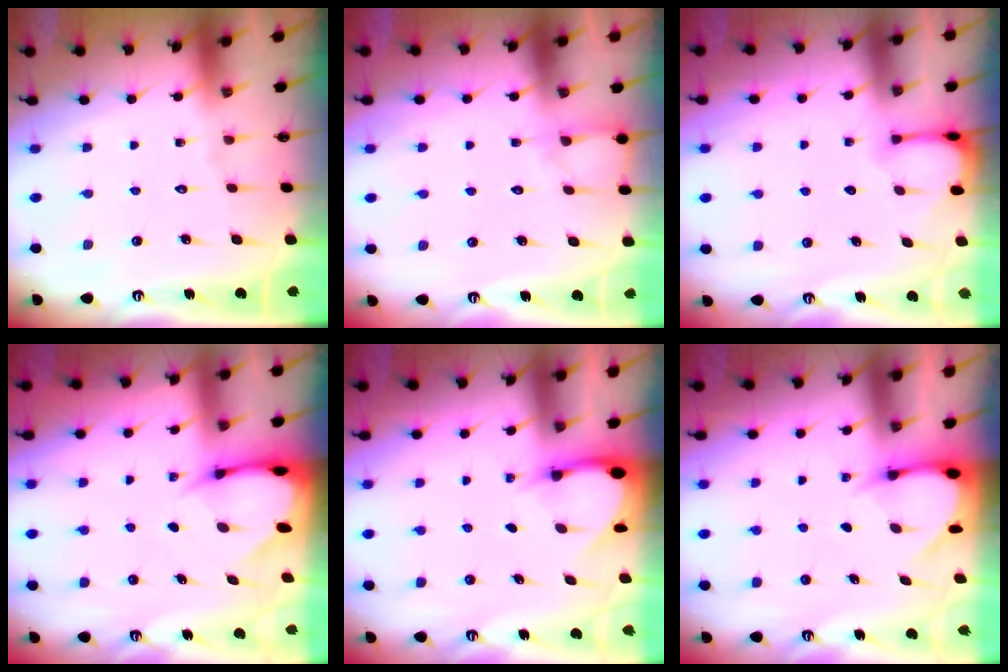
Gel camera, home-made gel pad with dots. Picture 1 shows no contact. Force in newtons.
{"total": 4.5, "press": 4.5, "slide": 0.5}
{"total": 2.6, "press": 2.5, "slide": 0.4}
{"total": 4.1, "press": 4.0, "slide": 0.4}
{"total": 3.4, "press": 3.4, "slide": 0.2}
{"total": 3.5, "press": 3.5, "slide": 0.3}